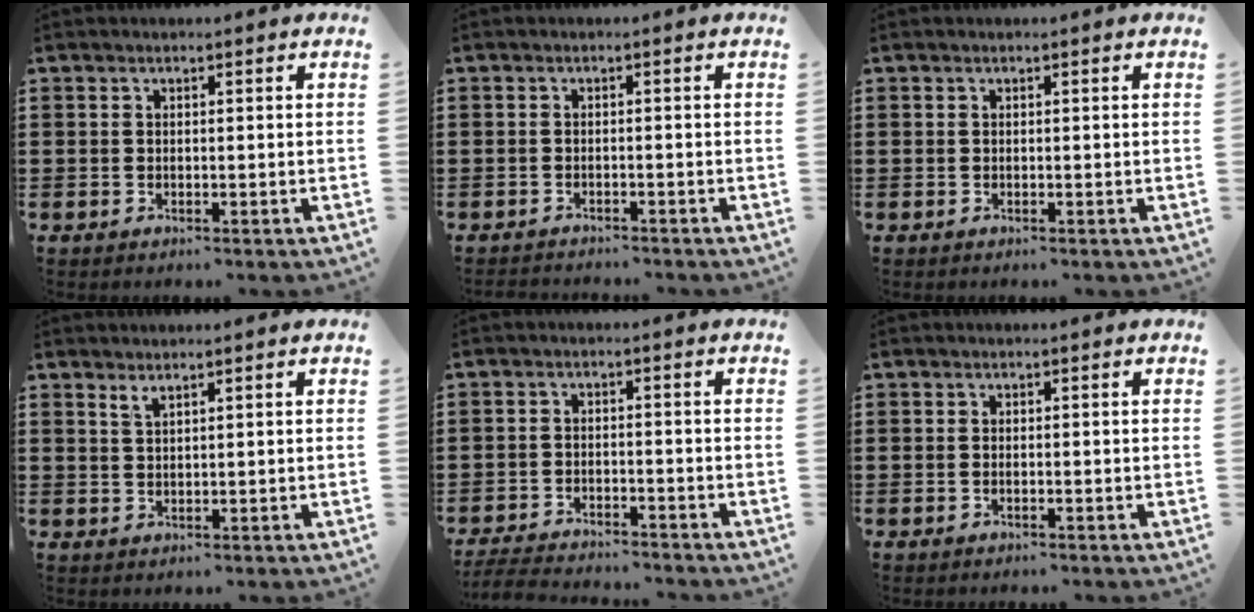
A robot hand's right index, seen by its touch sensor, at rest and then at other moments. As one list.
[{"total": 1.4, "force": [-1.4, -0.1, -0.1], "torque": [-0.002, -0.001, -0.029]}, {"total": 0.0}, {"total": 1.4, "force": [1.2, 0.3, 0.8], "torque": [-0.017, 0.000, 0.021]}, {"total": 3.9, "force": [-3.9, 0.0, 0.2], "torque": [-0.013, -0.005, -0.083]}, {"total": 0.0}]